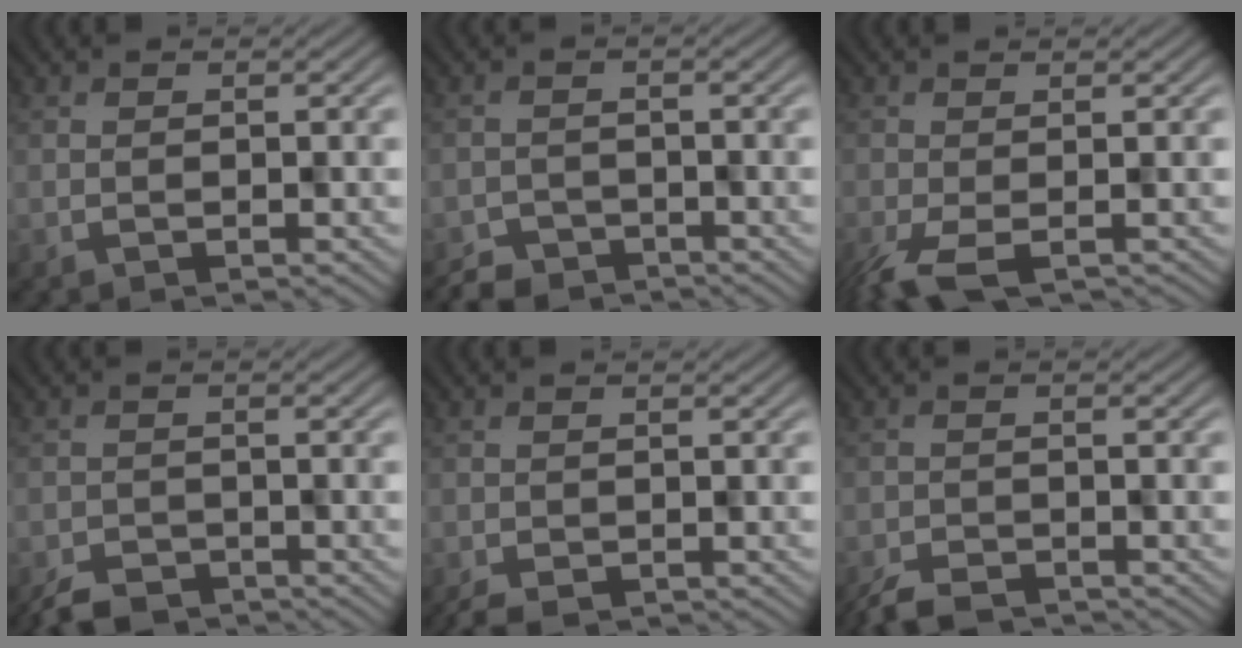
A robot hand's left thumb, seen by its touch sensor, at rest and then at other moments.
{"total": 3.3, "force": [-3.1, 1.2, 0.0], "torque": [0.003, -0.011, -0.050]}
{"total": 5.7, "force": [-2.9, 1.9, 4.5], "torque": [-0.088, -0.018, -0.049]}
{"total": 4.0, "force": [-3.5, 1.5, 1.1], "torque": [-0.020, -0.014, -0.059]}
{"total": 2.6, "force": [-2.0, 1.0, 1.5], "torque": [-0.029, -0.010, -0.027]}
{"total": 4.2, "force": [-3.8, 1.1, 1.4], "torque": [-0.028, -0.016, -0.066]}